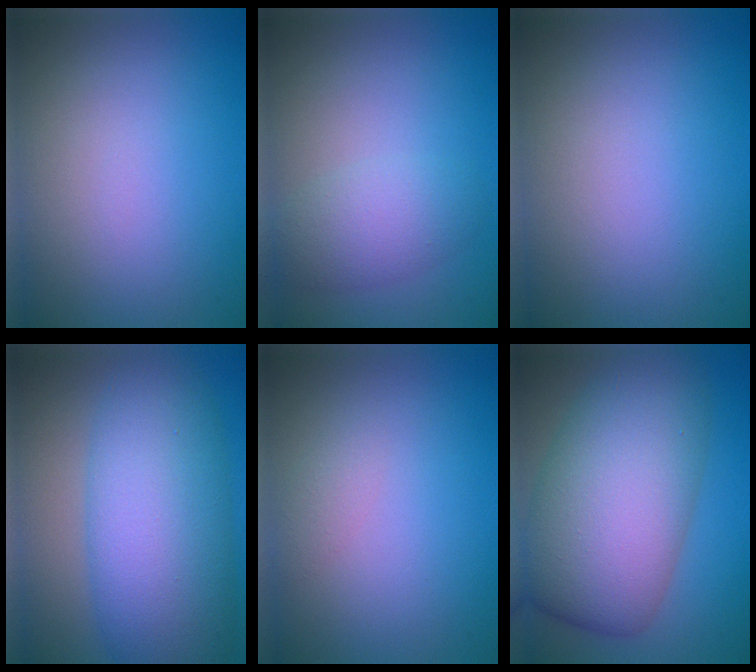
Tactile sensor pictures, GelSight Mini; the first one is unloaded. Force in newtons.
{"total": 3.1, "press": 3.1, "slide": 0.1}
{"total": 0.0}
{"total": 10.2, "press": 10.2, "slide": 0.4}
{"total": 1.0, "press": 1.0, "slide": 0.0}
{"total": 11.7, "press": 11.7, "slide": 0.4}